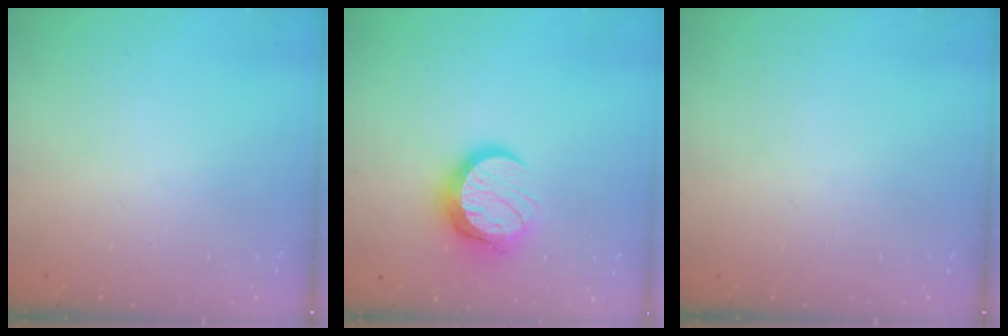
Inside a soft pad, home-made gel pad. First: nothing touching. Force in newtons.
{"total": 12.0, "press": 12.0, "slide": 1.0}
{"total": 0.0}